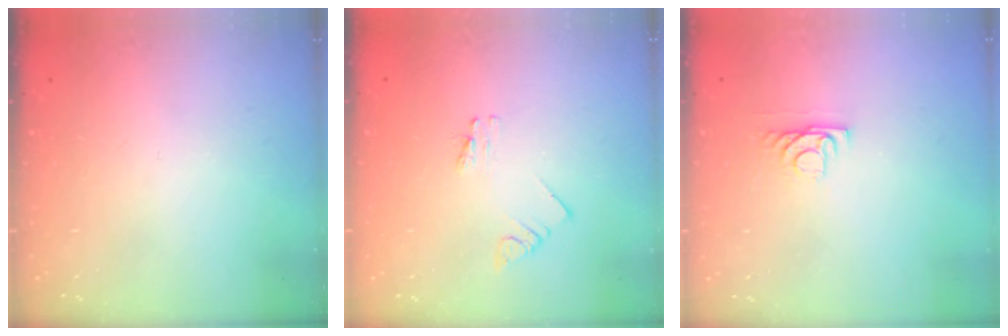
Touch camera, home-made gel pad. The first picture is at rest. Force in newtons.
{"total": 1.1, "press": 1.0, "slide": 0.1}
{"total": 4.2, "press": 4.1, "slide": 0.6}